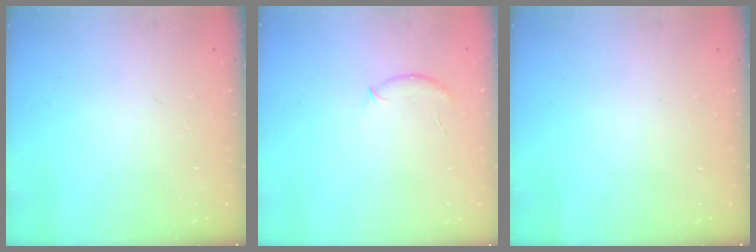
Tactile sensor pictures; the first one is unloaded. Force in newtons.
{"total": 7.4, "press": 7.2, "slide": 1.9}
{"total": 0.0}